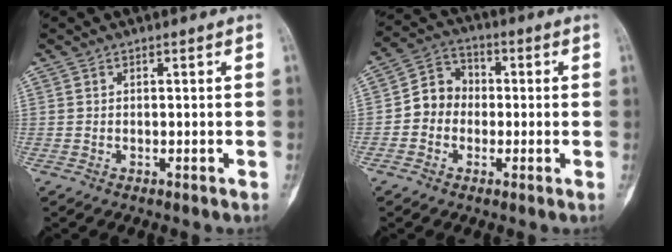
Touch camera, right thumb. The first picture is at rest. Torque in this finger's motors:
{"motor_torque": [0.64, 0.60, 0.23, -0.21, 0.03]}